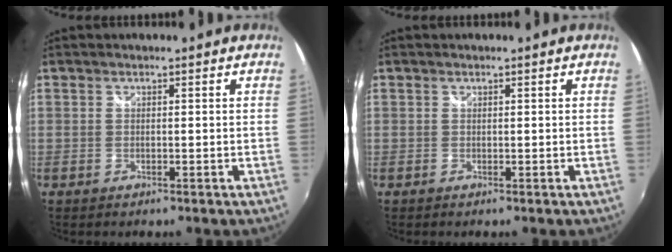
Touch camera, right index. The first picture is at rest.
{"total": 0.0}